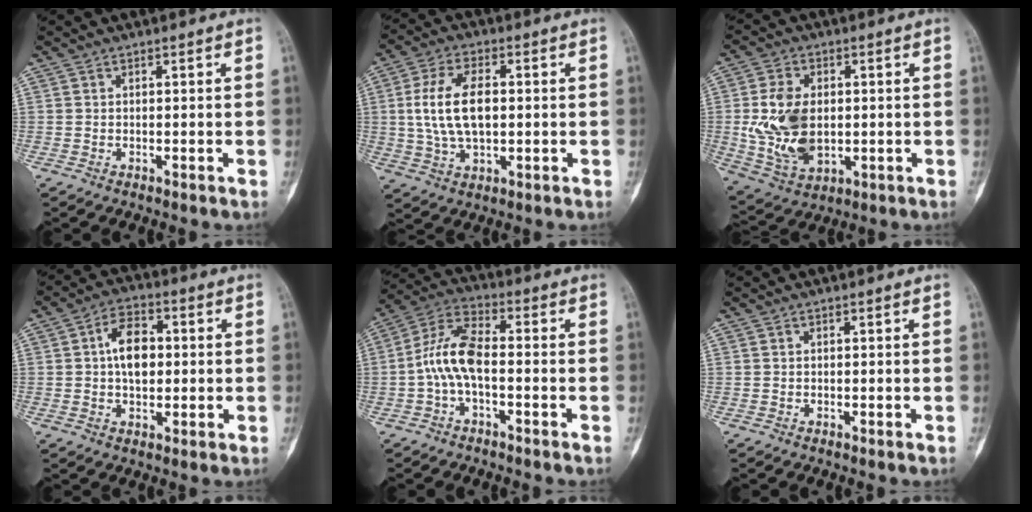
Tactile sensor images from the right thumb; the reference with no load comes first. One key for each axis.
{"total": 12.0, "fx": 0.8, "fy": 6.5, "fz": 10.0, "tx": -0.188, "ty": 0.009, "tz": 0.017}
{"total": 13.4, "fx": -0.1, "fy": 8.7, "fz": 10.2, "tx": -0.188, "ty": -0.003, "tz": 0.014}
{"total": 8.6, "fx": 0.8, "fy": 5.4, "fz": 6.6, "tx": -0.096, "ty": 0.014, "tz": 0.007}
{"total": 9.2, "fx": -1.6, "fy": 4.0, "fz": 8.1, "tx": -0.170, "ty": 0.036, "tz": -0.041}
{"total": 0.0}